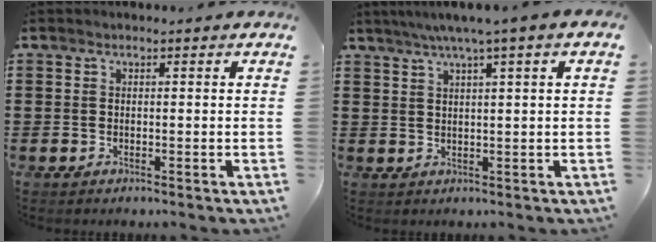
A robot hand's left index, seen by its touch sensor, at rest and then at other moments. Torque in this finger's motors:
{"motor_torque": [1.52, -0.61, 1.05, 0.21]}